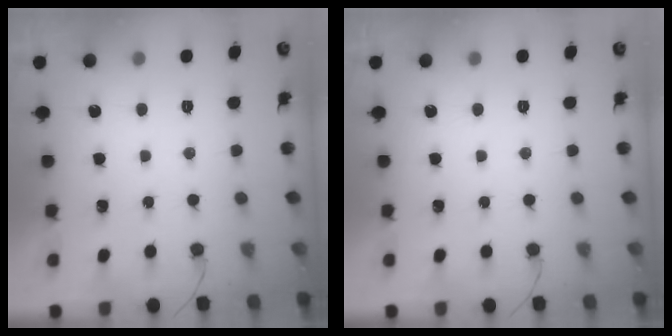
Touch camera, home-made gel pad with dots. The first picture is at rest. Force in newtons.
{"total": 0.0}